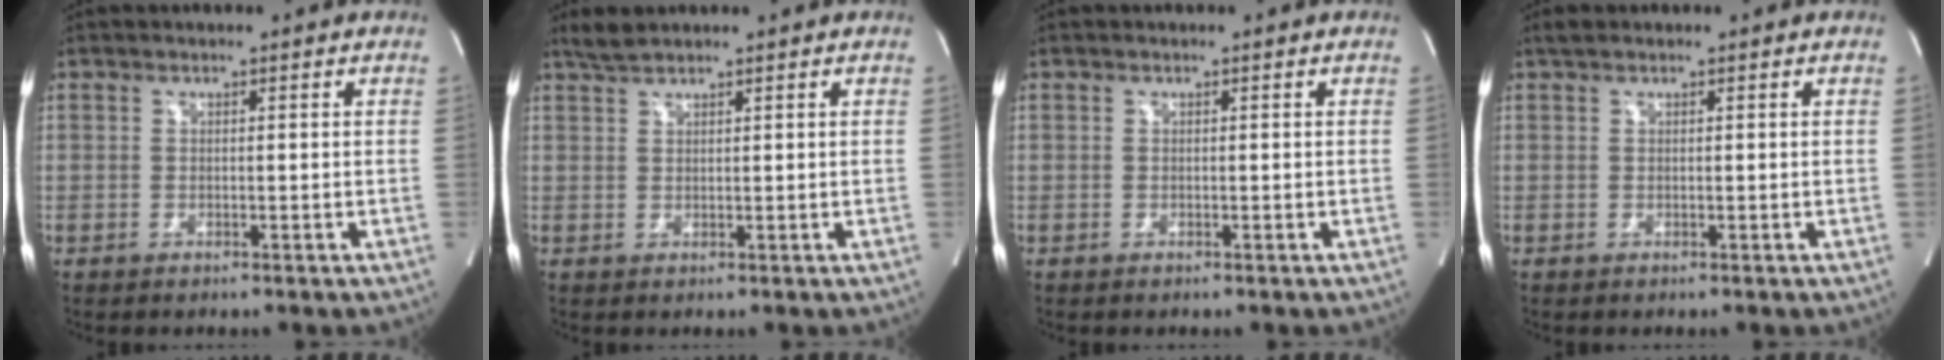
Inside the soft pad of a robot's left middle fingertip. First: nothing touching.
{"total": 2.1, "force": [2.0, 0.0, 0.7], "torque": [-0.020, 0.011, 0.043]}
{"total": 0.0}
{"total": 0.9, "force": [0.8, 0.3, 0.5], "torque": [-0.015, 0.015, 0.016]}